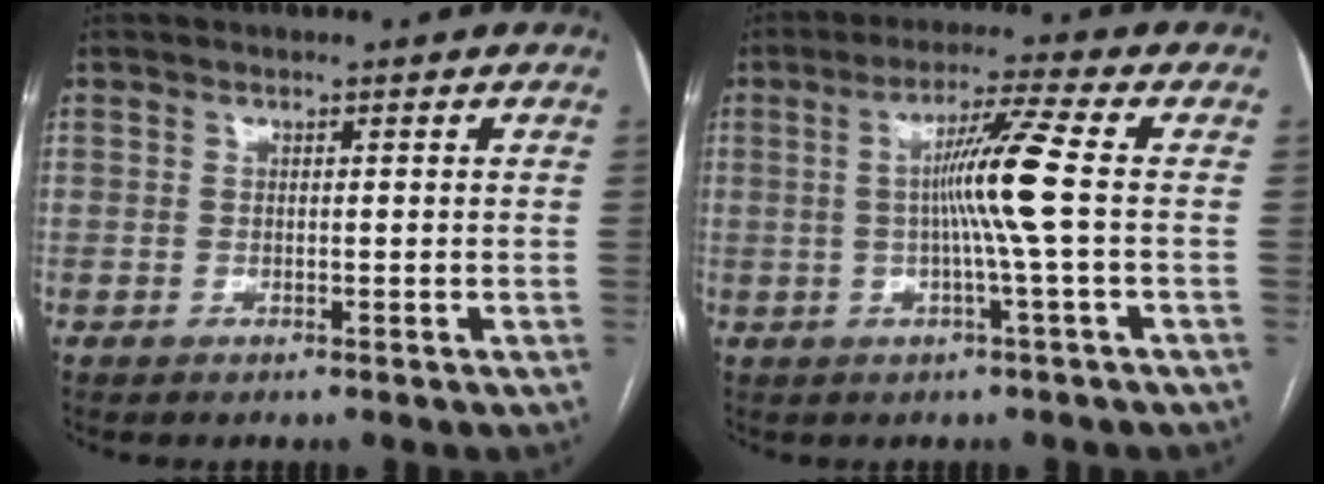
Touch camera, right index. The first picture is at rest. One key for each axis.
{"total": 8.1, "fx": -0.1, "fy": -1.8, "fz": 7.9, "tx": -0.144, "ty": 0.004, "tz": 0.001}